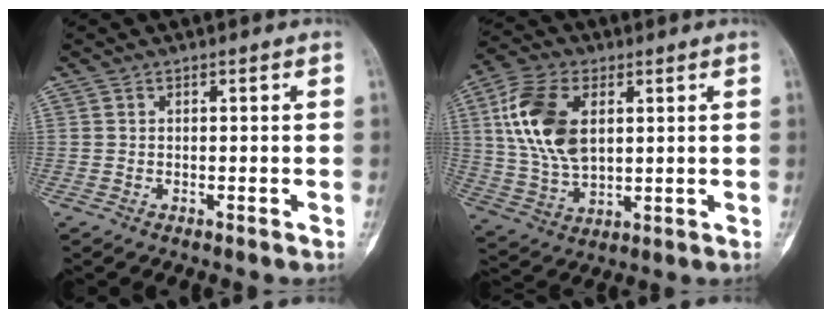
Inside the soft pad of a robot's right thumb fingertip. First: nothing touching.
{"total": 15.0, "force": [3.8, 8.8, 11.5], "torque": [-0.226, -0.004, 0.077]}